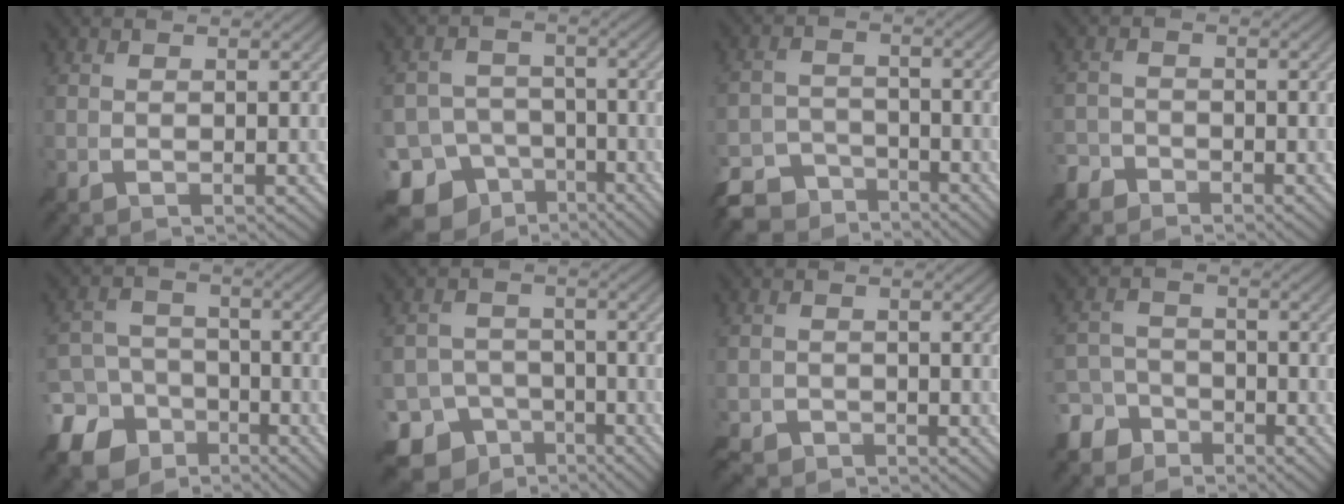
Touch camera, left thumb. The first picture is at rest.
{"total": 13.0, "force": [-8.0, 9.6, 3.4], "torque": [-0.097, -0.035, -0.134]}
{"total": 7.7, "force": [-6.6, 3.1, 2.4], "torque": [-0.050, -0.011, -0.125]}
{"total": 2.6, "force": [-2.2, 1.3, 0.2], "torque": [-0.004, 0.000, -0.057]}
{"total": 12.1, "force": [-7.1, 9.1, 3.7], "torque": [-0.115, -0.034, -0.138]}
{"total": 11.1, "force": [-7.1, 8.2, 2.5], "torque": [-0.070, -0.026, -0.122]}
{"total": 2.9, "force": [-2.6, 1.0, 0.6], "torque": [-0.013, -0.005, -0.058]}
{"total": 6.3, "force": [-4.7, 4.0, 1.4], "torque": [-0.023, -0.004, -0.102]}